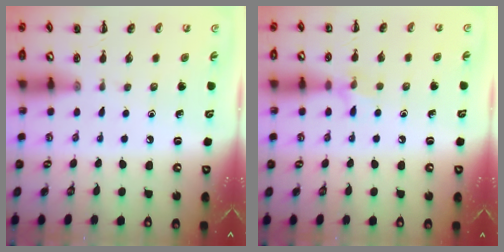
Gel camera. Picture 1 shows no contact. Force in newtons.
{"total": 6.6, "press": 6.5, "slide": 1.5}